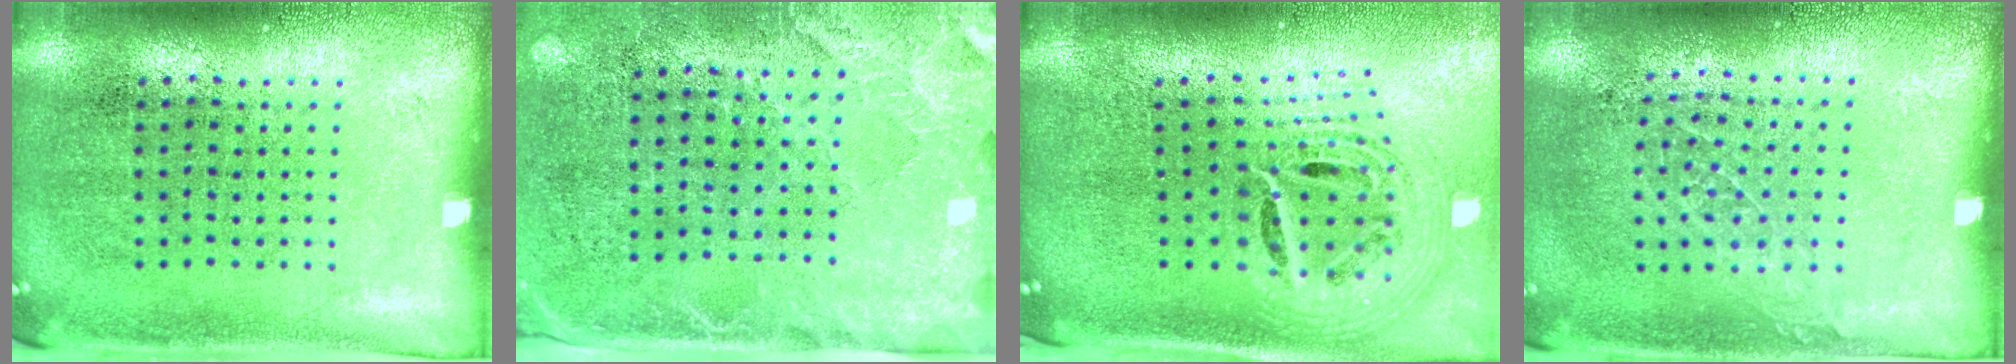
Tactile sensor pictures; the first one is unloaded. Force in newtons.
{"total": 2.8, "press": 2.4, "slide": 1.3}
{"total": 2.6, "press": 1.8, "slide": 1.9}
{"total": 0.9, "press": 0.8, "slide": 0.2}